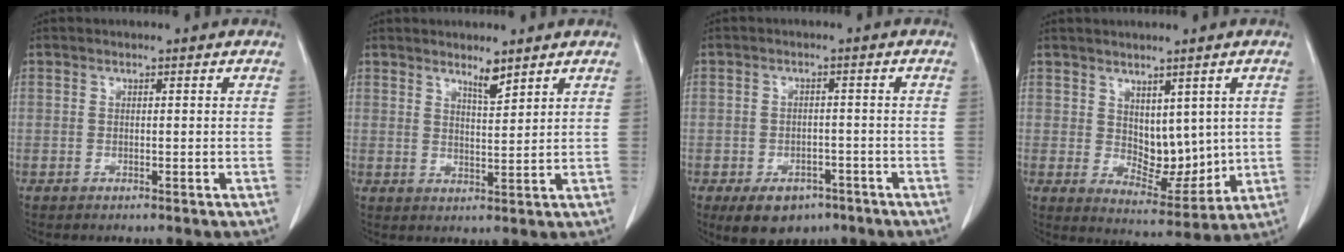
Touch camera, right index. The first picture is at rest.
{"total": 3.0, "force": [2.5, 0.3, 1.7], "torque": [-0.033, -0.008, 0.047]}
{"total": 6.7, "force": [-4.2, 4.3, 3.0], "torque": [-0.045, 0.002, -0.054]}
{"total": 7.7, "force": [1.6, 4.6, 6.0], "torque": [-0.083, -0.008, 0.044]}